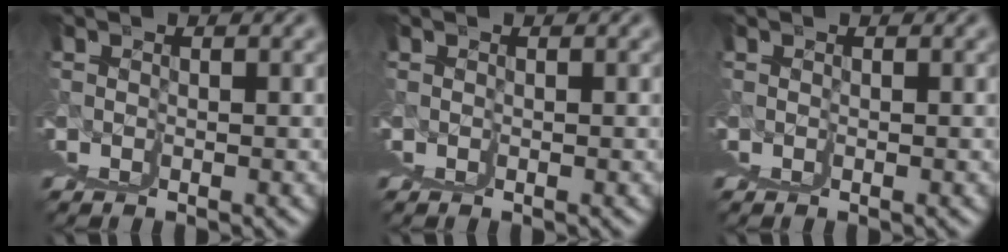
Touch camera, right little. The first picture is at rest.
{"total": 0.0}
{"total": 0.0}